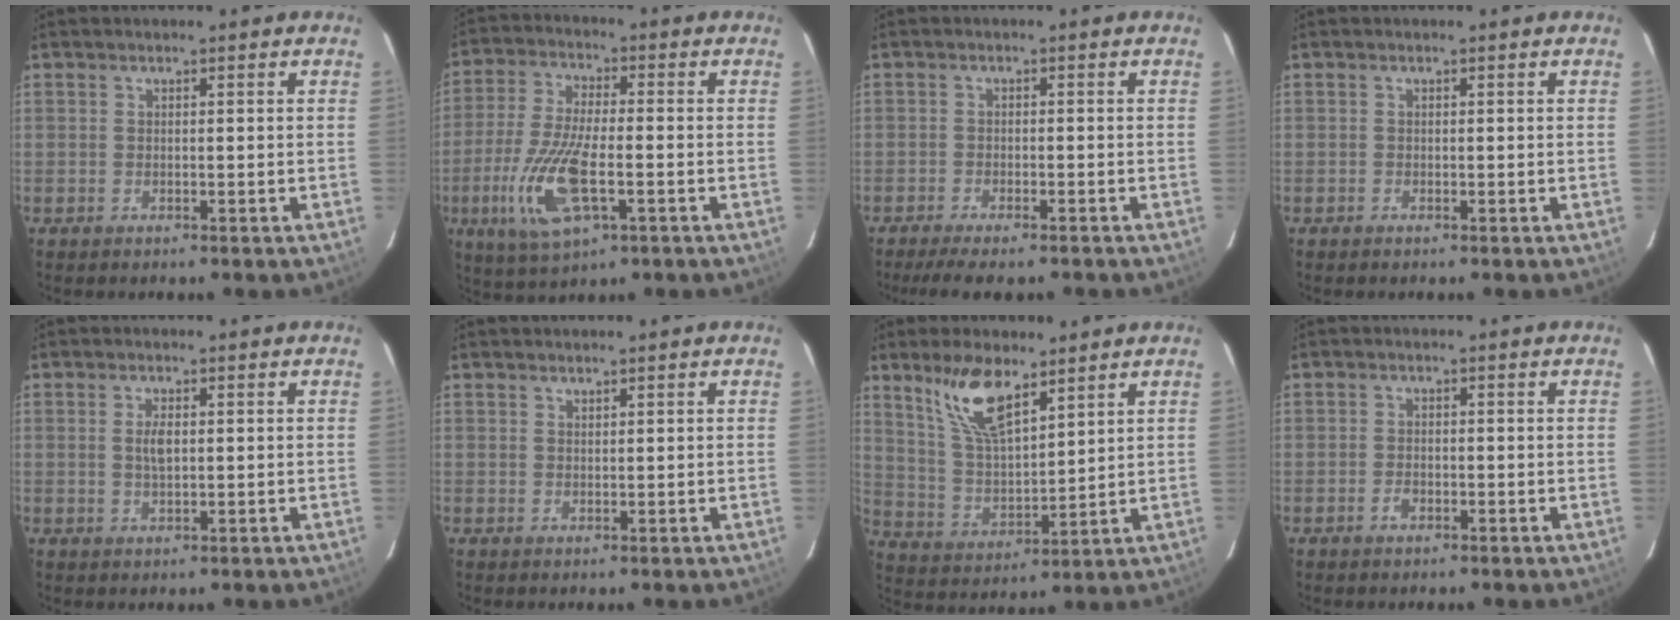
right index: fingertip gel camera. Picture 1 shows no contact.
{"total": 14.0, "force": [-4.6, 5.0, 12.3], "torque": [-0.268, -0.017, -0.085]}
{"total": 7.2, "force": [-6.0, 1.4, 3.9], "torque": [-0.089, -0.021, -0.097]}
{"total": 0.0}
{"total": 2.6, "force": [0.3, 1.1, 2.4], "torque": [-0.044, 0.001, 0.006]}
{"total": 0.7, "force": [0.6, 0.2, 0.1], "torque": [-0.002, 0.002, 0.013]}
{"total": 11.4, "force": [7.5, 4.0, 7.6], "torque": [-0.147, 0.007, 0.156]}
{"total": 2.0, "force": [-1.1, 1.2, 1.1], "torque": [-0.024, 0.000, -0.021]}